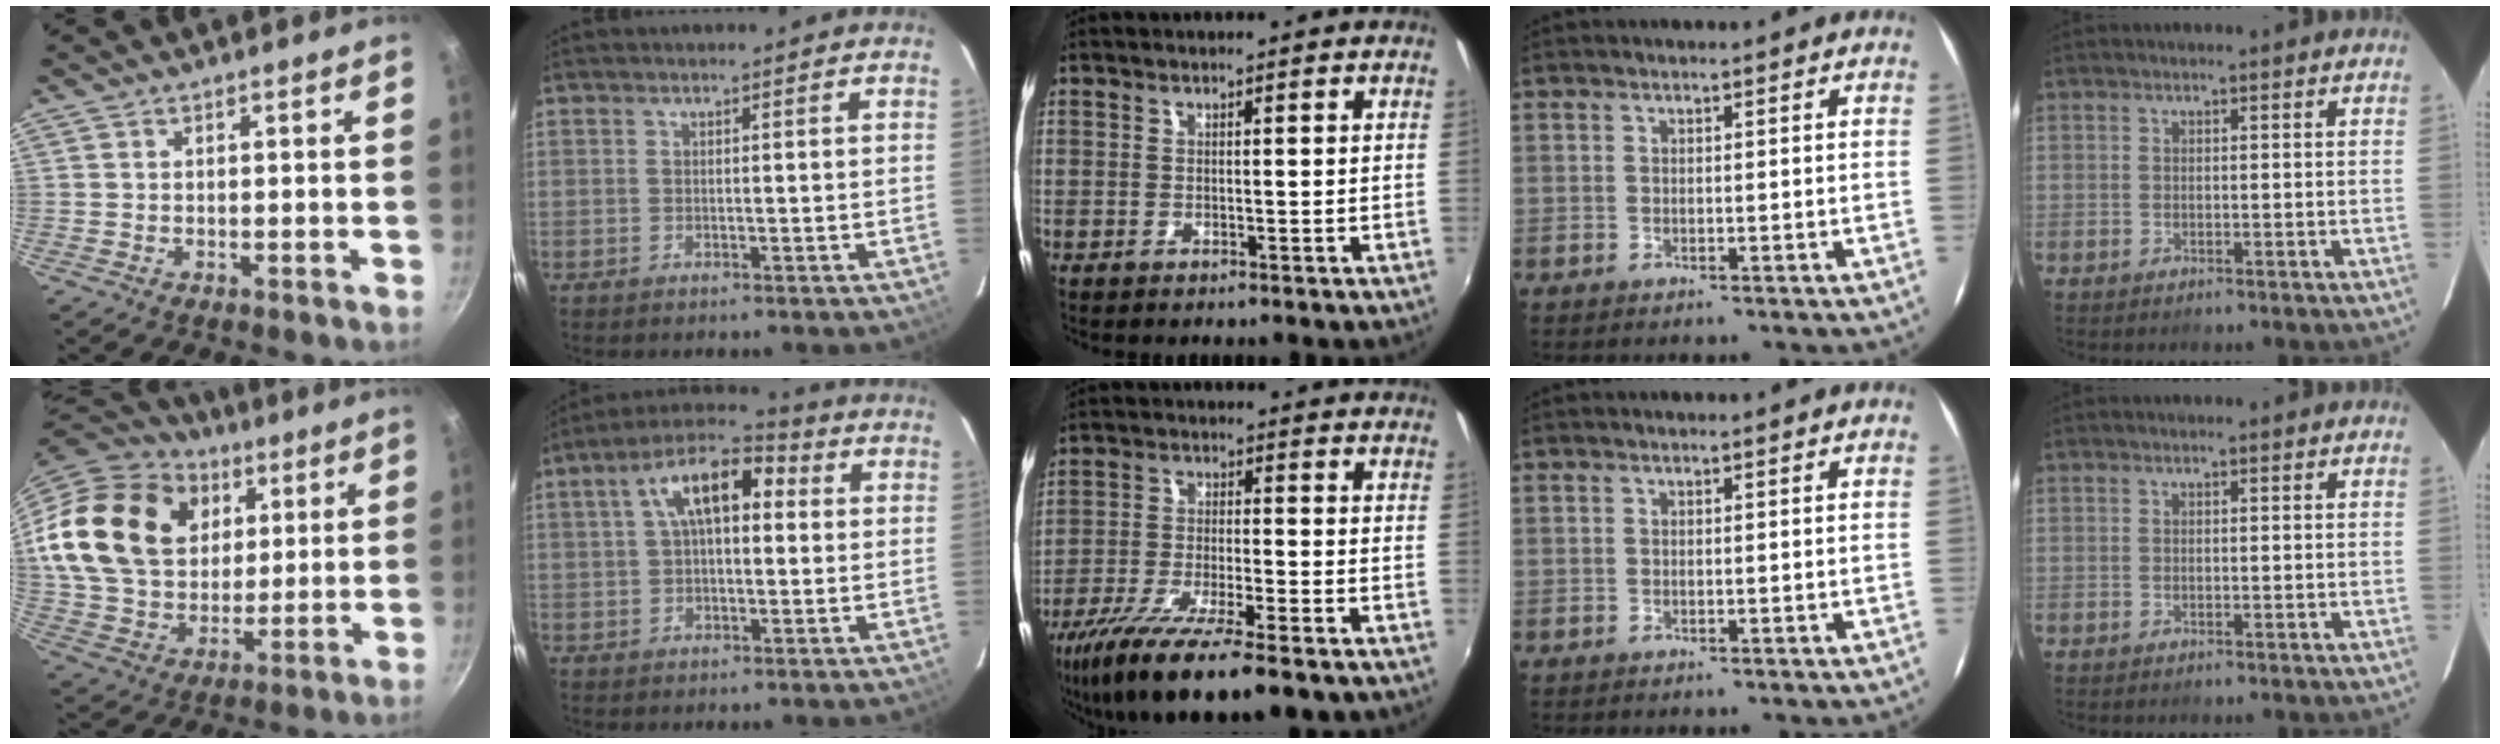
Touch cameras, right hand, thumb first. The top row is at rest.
{"thumb": {"total": 27.4, "force": [9.3, 20.2, 16.1], "torque": [-0.284, -0.002, 0.173]}, "index": {"total": 11.8, "force": [2.6, 5.9, 9.8], "torque": [-0.172, 0.036, 0.034]}, "middle": {"total": 16.8, "force": [-12.1, 2.9, 11.3], "torque": [-0.224, -0.050, -0.206]}}